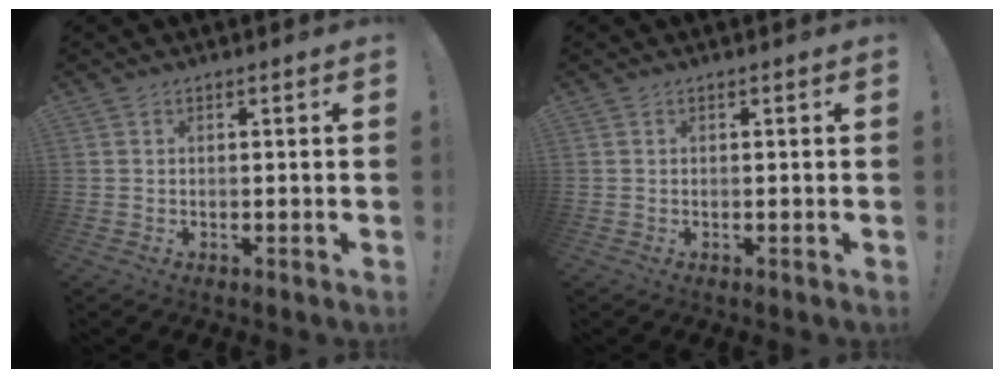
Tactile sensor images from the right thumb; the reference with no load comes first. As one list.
[{"total": 0.0}]